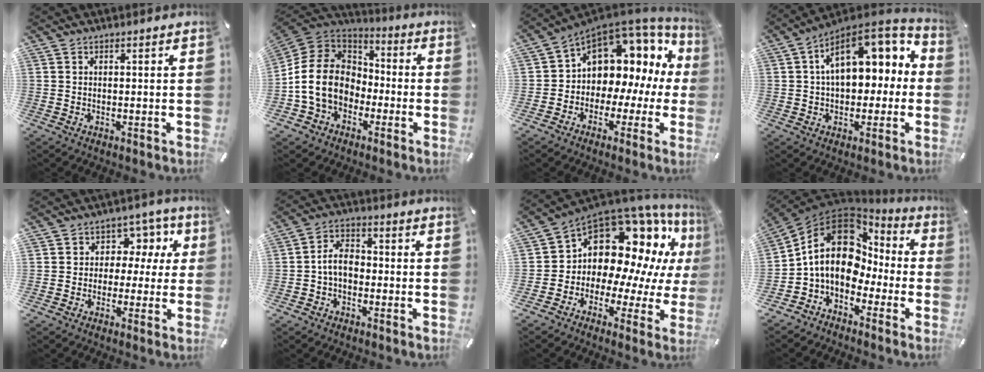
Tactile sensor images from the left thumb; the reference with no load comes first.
{"total": 14.6, "force": [-3.6, 12.3, 7.1], "torque": [-0.164, 0.031, -0.064]}
{"total": 9.9, "force": [3.7, 7.9, 4.6], "torque": [-0.074, -0.046, 0.063]}
{"total": 15.3, "force": [4.2, 9.9, 10.8], "torque": [-0.151, -0.020, 0.079]}
{"total": 8.0, "force": [1.0, 7.2, 3.3], "torque": [-0.046, 0.000, 0.017]}
{"total": 6.5, "force": [-1.5, 4.6, 4.3], "torque": [-0.089, 0.016, -0.029]}
{"total": 15.8, "force": [8.1, 10.5, 8.7], "torque": [-0.144, -0.089, 0.147]}
{"total": 15.2, "force": [1.1, 12.0, 9.3], "torque": [-0.186, -0.002, 0.016]}